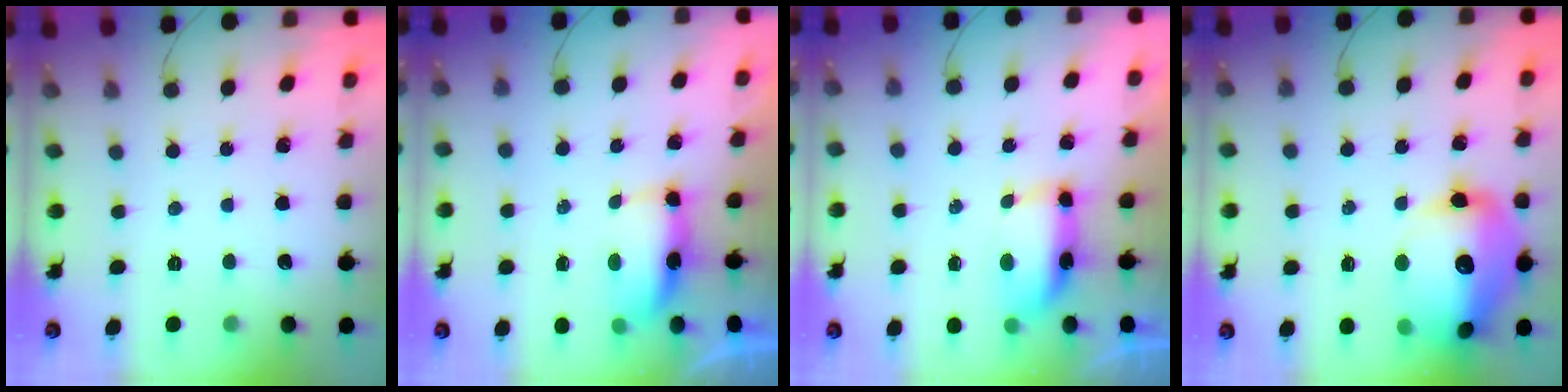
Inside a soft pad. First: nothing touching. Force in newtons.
{"total": 6.4, "press": 6.3, "slide": 0.7}
{"total": 7.3, "press": 7.2, "slide": 0.7}
{"total": 21.2, "press": 20.9, "slide": 3.4}